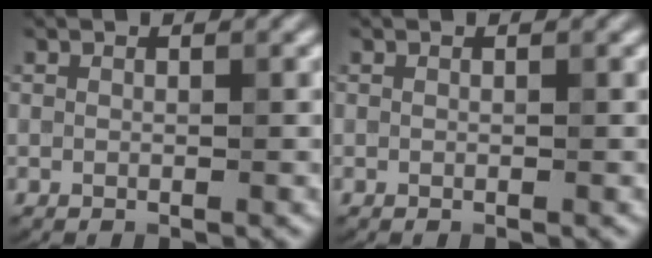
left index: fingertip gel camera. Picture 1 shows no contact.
{"total": 0.0}